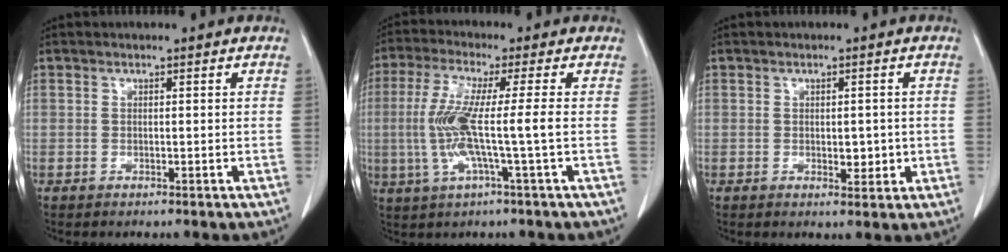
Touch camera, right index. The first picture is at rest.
{"total": 9.5, "force": [-0.9, -0.6, 9.4], "torque": [-0.203, -0.004, -0.023]}
{"total": 2.7, "force": [-0.3, 1.5, 2.2], "torque": [-0.026, -0.001, 0.003]}